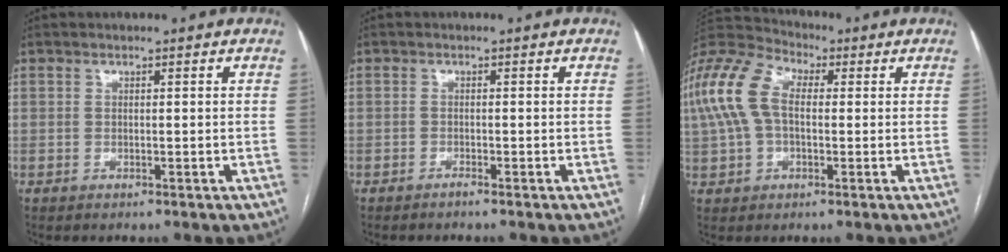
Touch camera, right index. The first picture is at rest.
{"total": 0.7, "force": [-0.7, -0.2, 0.2], "torque": [-0.007, -0.001, -0.012]}
{"total": 11.7, "force": [1.6, 6.8, 9.4], "torque": [-0.227, 0.048, 0.026]}